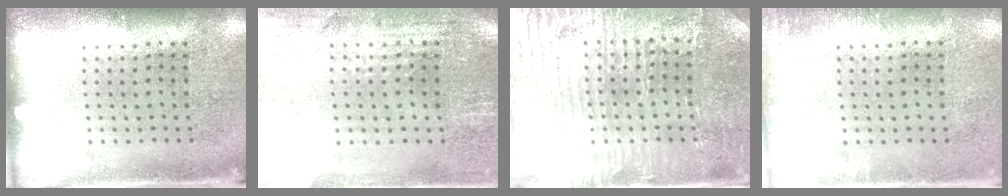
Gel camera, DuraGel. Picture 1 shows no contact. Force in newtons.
{"total": 0.6, "press": 0.5, "slide": 0.3}
{"total": 4.2, "press": 4.1, "slide": 0.9}
{"total": 0.7, "press": 0.7, "slide": 0.1}